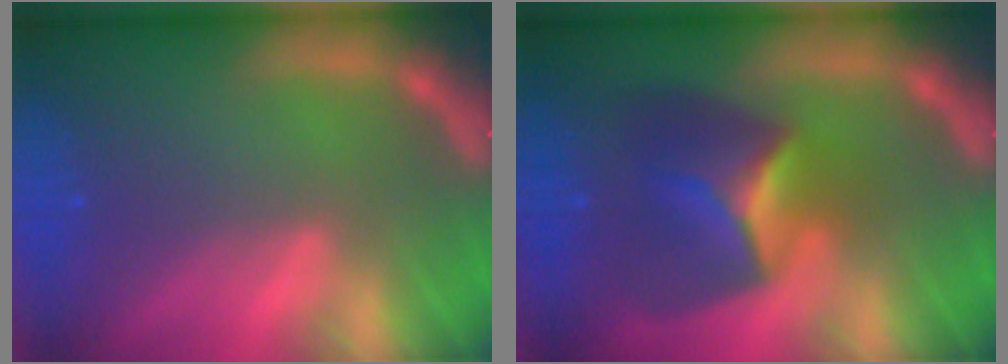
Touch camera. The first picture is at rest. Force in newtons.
{"total": 6.9}